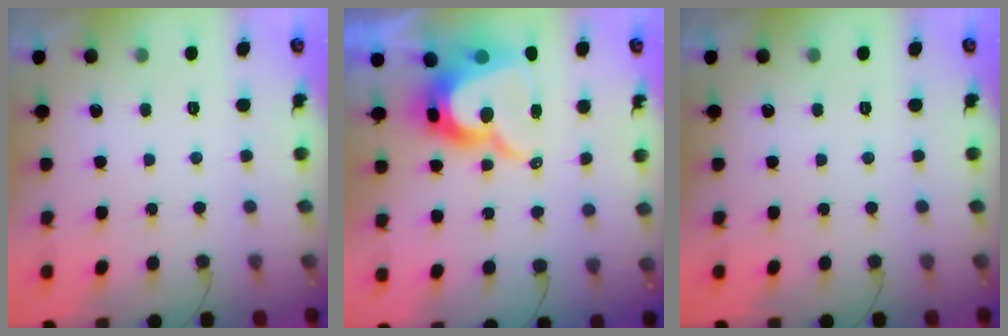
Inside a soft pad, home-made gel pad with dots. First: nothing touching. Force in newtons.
{"total": 14.5, "press": 14.4, "slide": 0.9}
{"total": 0.0}